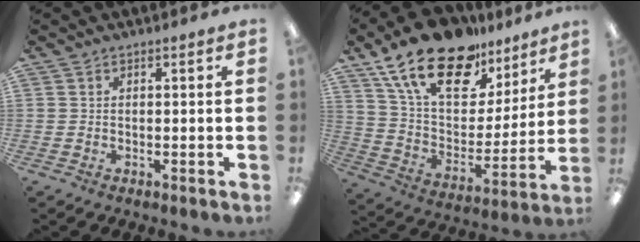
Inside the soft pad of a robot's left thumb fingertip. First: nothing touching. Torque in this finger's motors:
{"motor_torque": [0.64, 0.41, 1.49, -1.28, 0.46]}